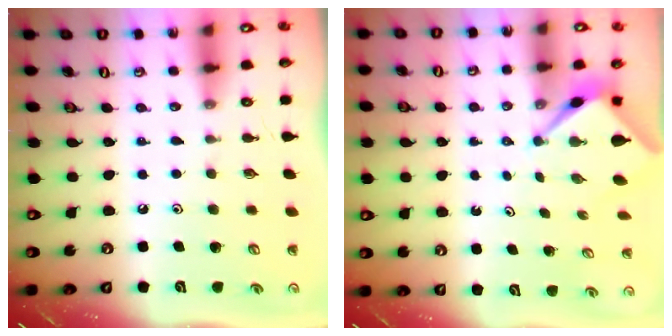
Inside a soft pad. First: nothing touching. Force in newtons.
{"total": 2.6, "press": 2.6, "slide": 0.1}